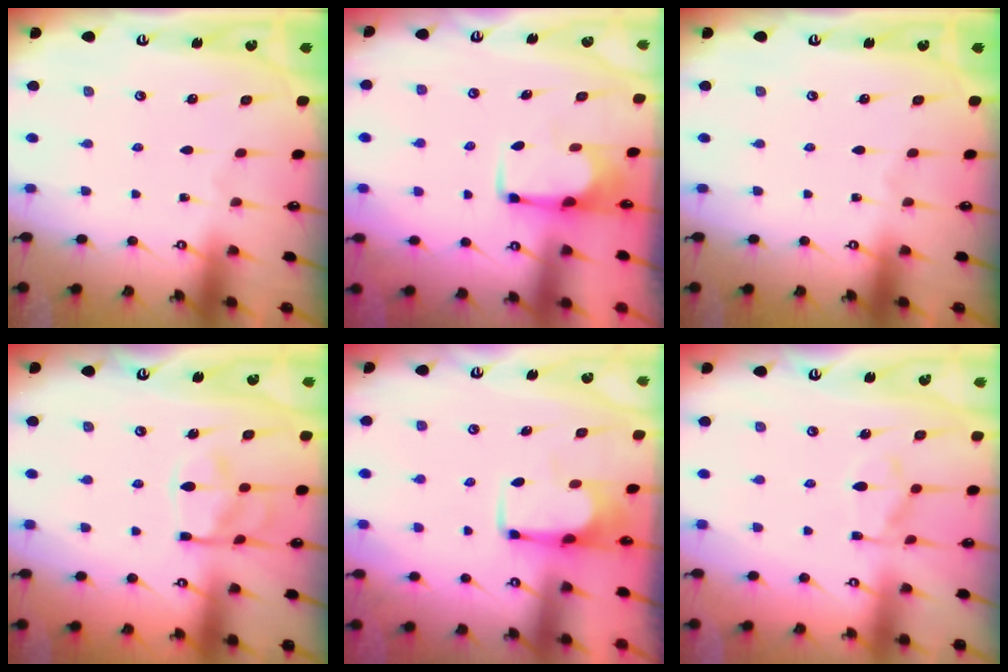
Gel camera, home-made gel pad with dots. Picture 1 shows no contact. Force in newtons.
{"total": 1.6, "press": 1.5, "slide": 0.6}
{"total": 0.0}
{"total": 13.6, "press": 13.5, "slide": 1.5}
{"total": 3.7, "press": 3.7, "slide": 0.2}
{"total": 3.6, "press": 3.3, "slide": 1.3}